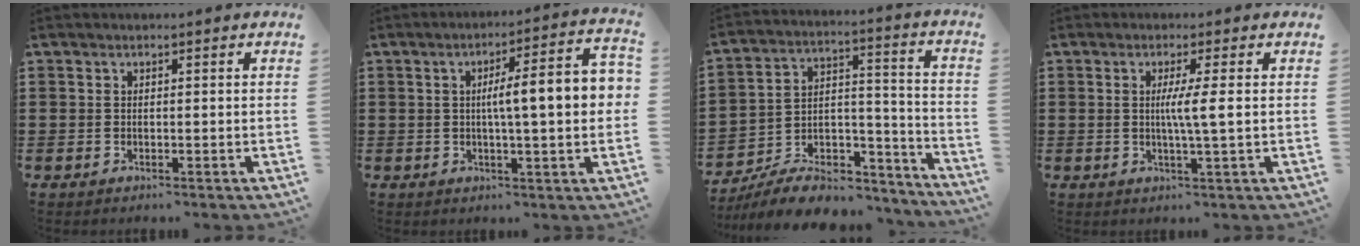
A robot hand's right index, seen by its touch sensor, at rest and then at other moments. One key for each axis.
{"total": 9.4, "fx": 0.8, "fy": 1.4, "fz": 9.3, "tx": -0.151, "ty": -0.002, "tz": 0.005}
{"total": 8.2, "fx": -6.6, "fy": 3.7, "fz": 3.2, "tx": -0.056, "ty": 0.019, "tz": -0.124}
{"total": 4.2, "fx": 0.3, "fy": -0.4, "fz": 4.2, "tx": -0.078, "ty": -0.008, "tz": 0.001}